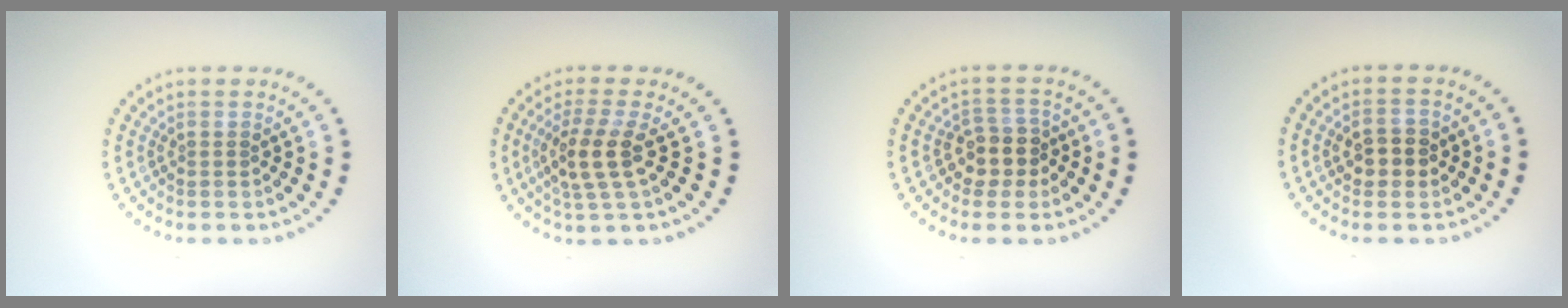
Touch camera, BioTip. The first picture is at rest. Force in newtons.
{"total": 3.5, "press": 3.0, "slide": 1.8}
{"total": 2.7, "press": 2.5, "slide": 1.2}
{"total": 2.5, "press": 2.5, "slide": 0.2}